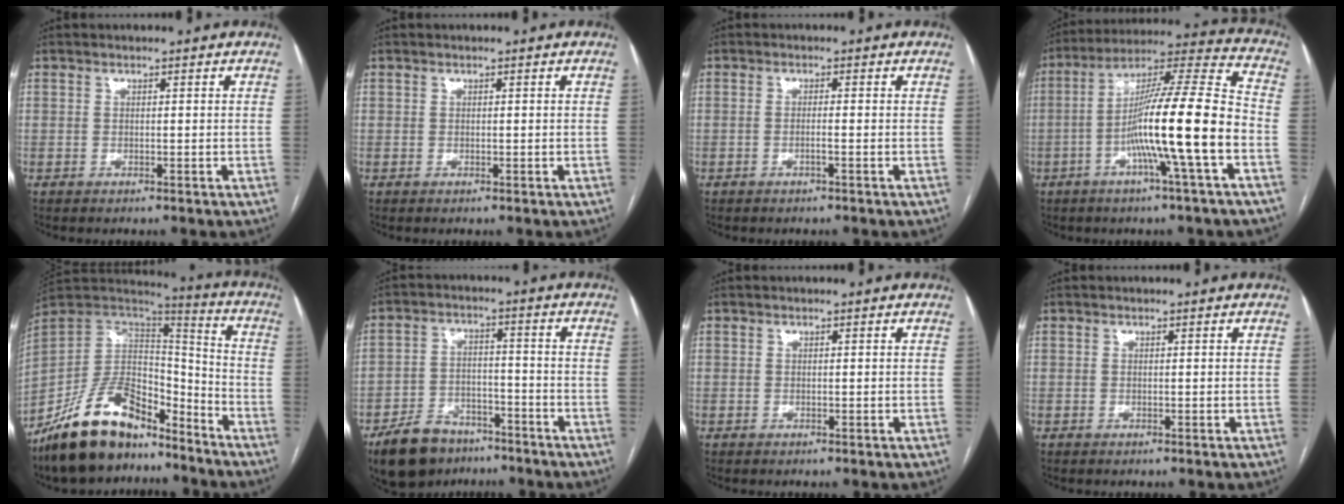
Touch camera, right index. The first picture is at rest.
{"total": 0.0}
{"total": 1.1, "force": [-0.5, -0.2, 1.0], "torque": [-0.018, 0.001, -0.010]}
{"total": 17.0, "force": [-4.9, -0.8, 16.3], "torque": [-0.277, 0.011, -0.093]}
{"total": 19.0, "force": [-14.5, 7.7, 9.4], "torque": [-0.176, 0.030, -0.260]}
{"total": 10.4, "force": [-7.7, 5.6, 4.0], "torque": [-0.078, 0.002, -0.128]}
{"total": 0.0}
{"total": 0.0}